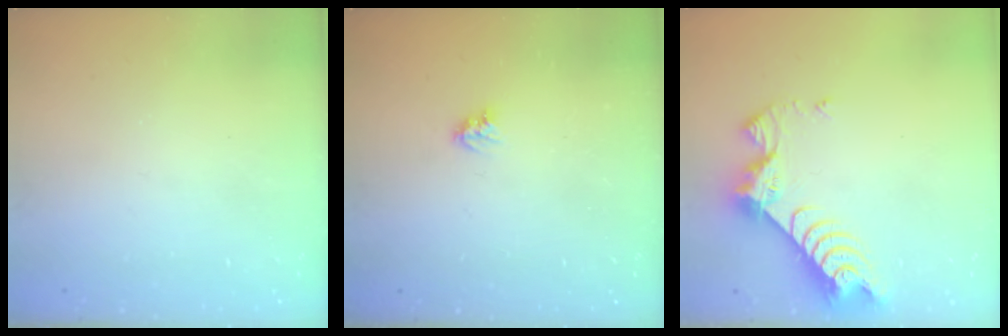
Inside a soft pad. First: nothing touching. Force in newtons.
{"total": 3.6, "press": 3.6, "slide": 0.5}
{"total": 9.3, "press": 9.2, "slide": 0.8}